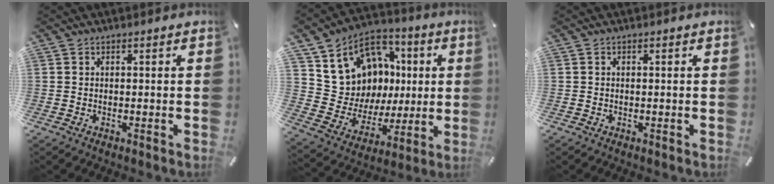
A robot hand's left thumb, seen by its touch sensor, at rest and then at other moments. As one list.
[{"total": 12.3, "force": [3.8, 11.5, 2.4], "torque": [-0.045, -0.039, 0.087]}, {"total": 0.0}]